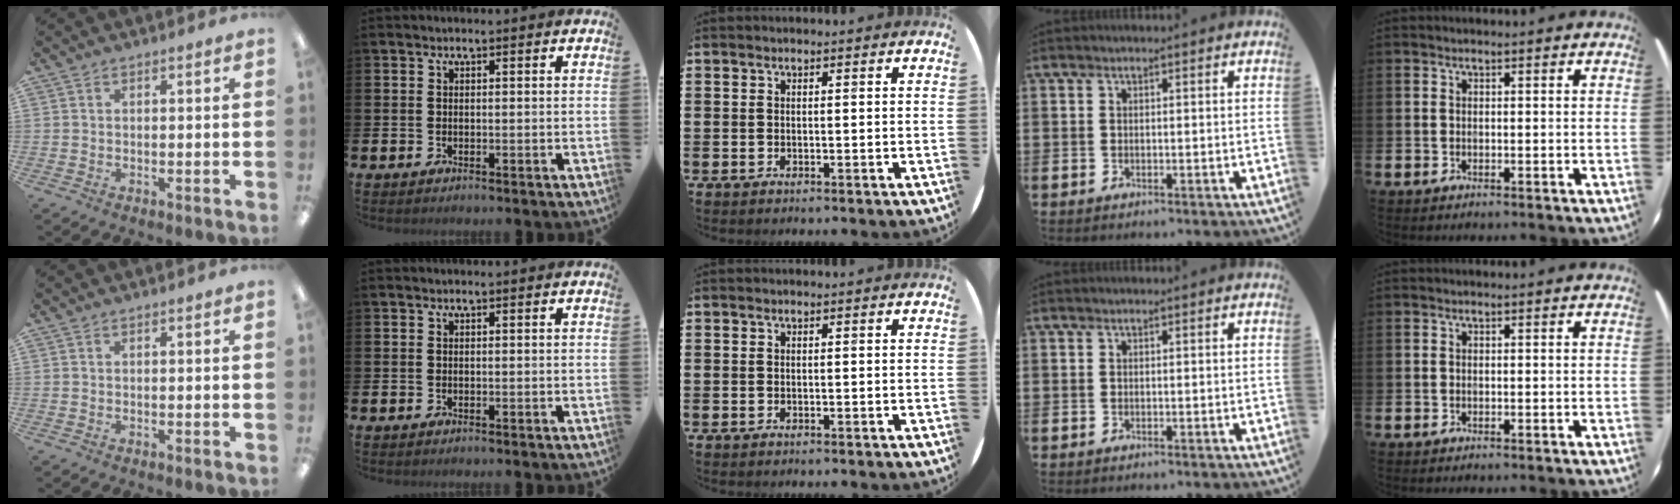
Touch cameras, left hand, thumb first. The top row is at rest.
{}